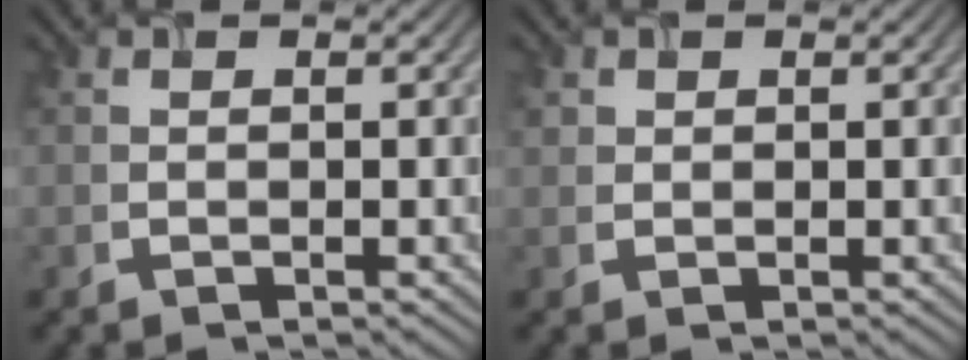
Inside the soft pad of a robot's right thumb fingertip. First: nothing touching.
{"total": 1.0, "force": [0.6, 0.7, 0.1], "torque": [-0.004, 0.000, 0.019]}